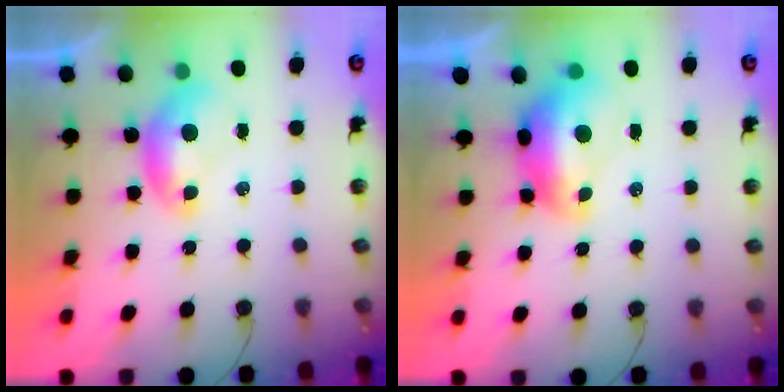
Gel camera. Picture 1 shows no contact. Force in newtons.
{"total": 2.9, "press": 2.8, "slide": 0.7}